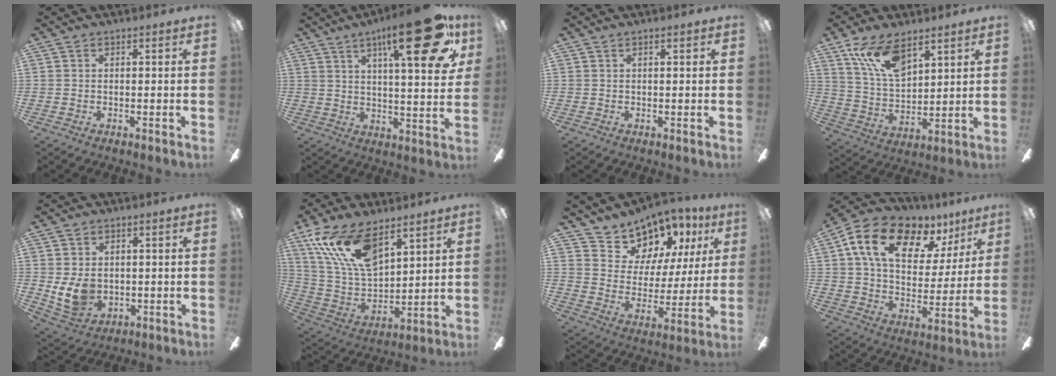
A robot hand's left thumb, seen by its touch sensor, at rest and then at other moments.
{"total": 22.8, "force": [11.7, 6.7, 18.4], "torque": [-0.252, -0.055, 0.170]}
{"total": 1.2, "force": [0.7, 0.2, 1.0], "torque": [-0.020, 0.001, 0.011]}
{"total": 13.3, "force": [8.8, 5.9, 8.1], "torque": [-0.159, -0.029, 0.164]}
{"total": 8.3, "force": [0.7, 6.5, 5.2], "torque": [-0.111, -0.010, 0.012]}
{"total": 18.4, "force": [11.4, 8.6, 11.6], "torque": [-0.254, -0.052, 0.207]}
{"total": 11.5, "force": [9.6, 6.4, 1.3], "torque": [-0.043, -0.086, 0.183]}
{"total": 18.6, "force": [10.8, 10.7, 10.8], "torque": [-0.193, -0.044, 0.189]}